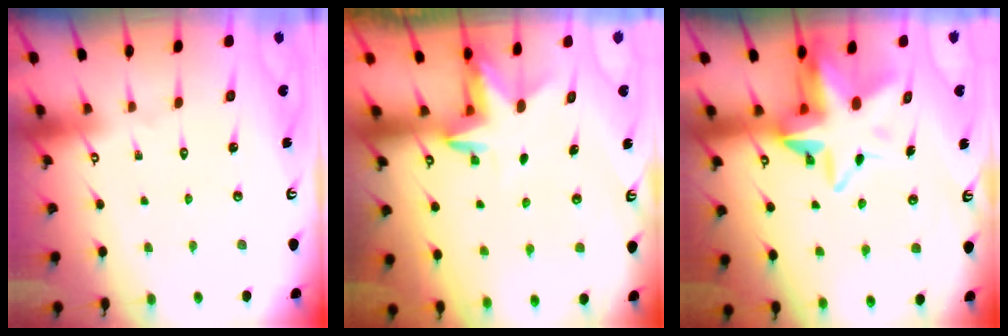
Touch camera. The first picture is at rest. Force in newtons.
{"total": 3.3, "press": 3.3, "slide": 0.3}
{"total": 11.4, "press": 11.3, "slide": 1.6}